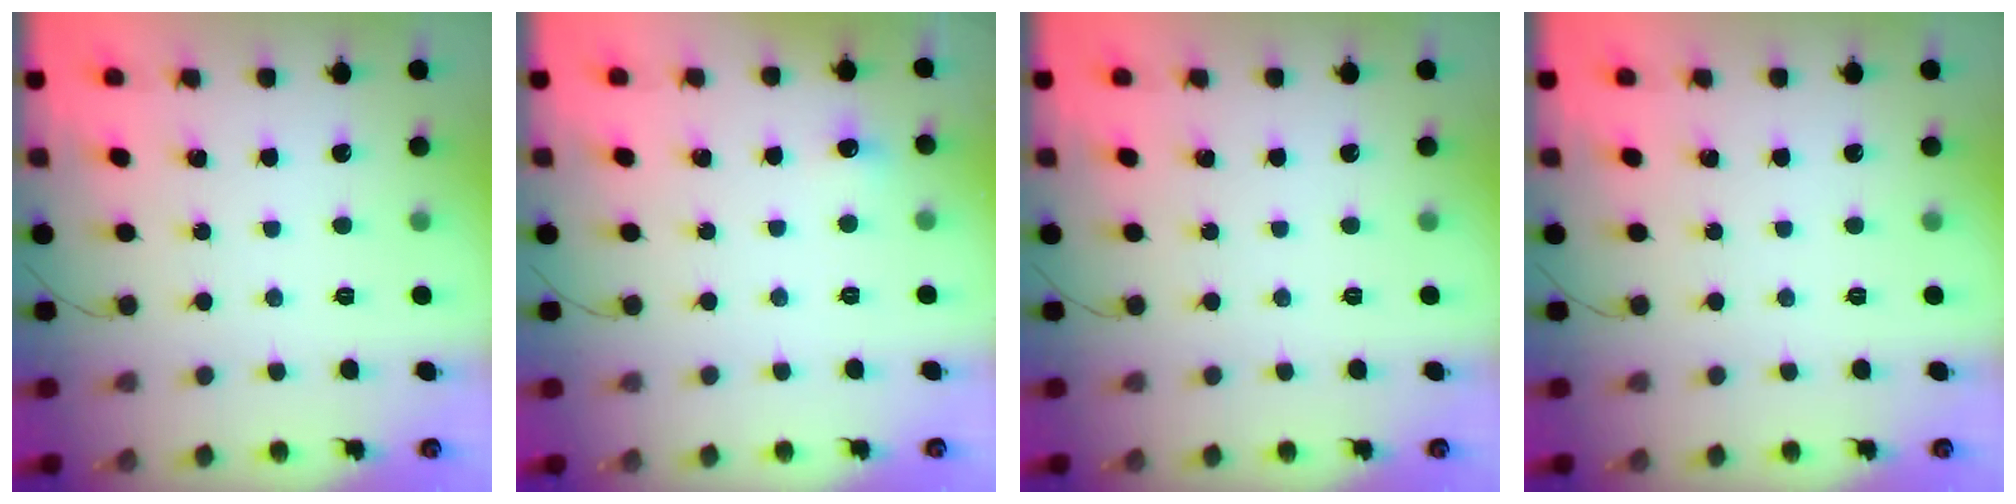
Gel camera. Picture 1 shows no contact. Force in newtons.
{"total": 4.8, "press": 4.5, "slide": 1.4}
{"total": 0.0}
{"total": 0.0}